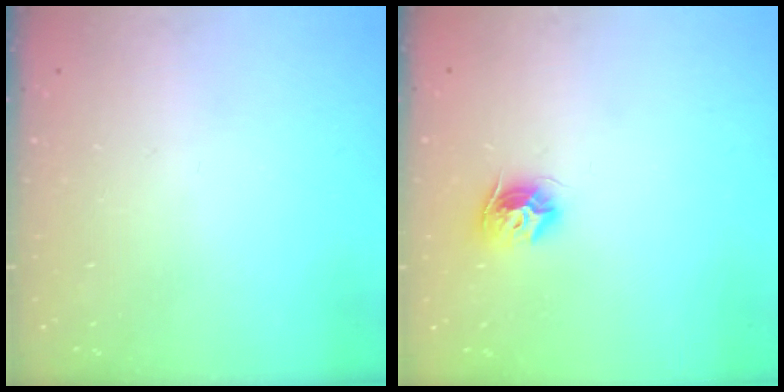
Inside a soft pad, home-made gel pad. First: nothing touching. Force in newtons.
{"total": 8.8, "press": 8.8, "slide": 0.4}